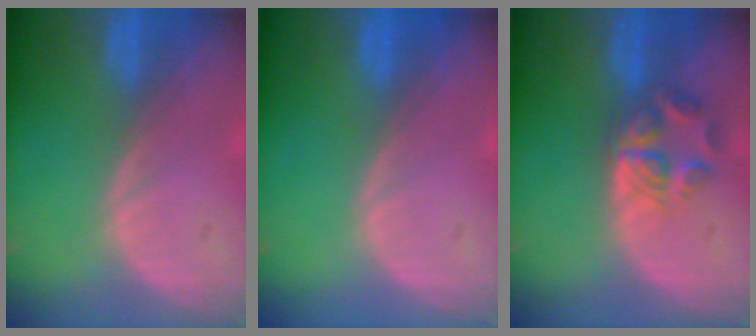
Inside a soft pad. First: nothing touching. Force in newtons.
{"total": 0.0}
{"total": 5.7, "press": 4.8, "slide": 3.2}